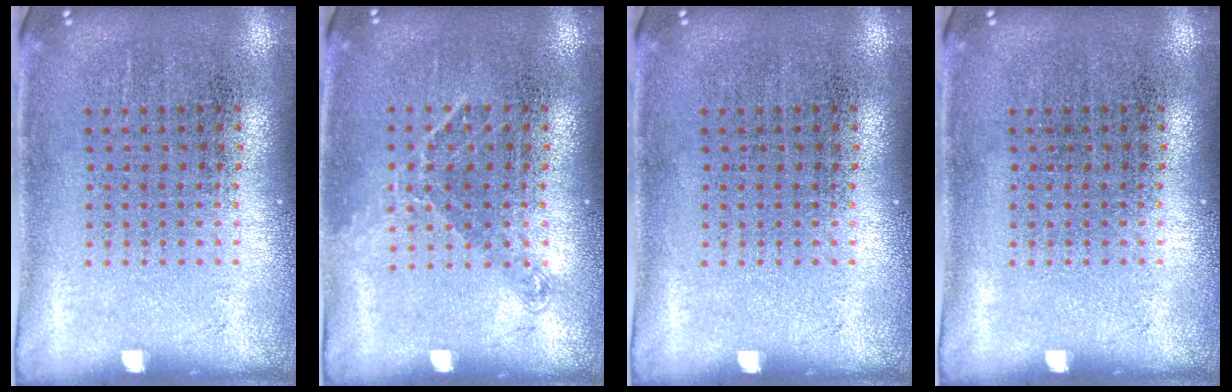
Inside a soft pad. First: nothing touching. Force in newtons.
{"total": 1.1, "press": 0.8, "slide": 0.6}
{"total": 0.0}
{"total": 0.0}